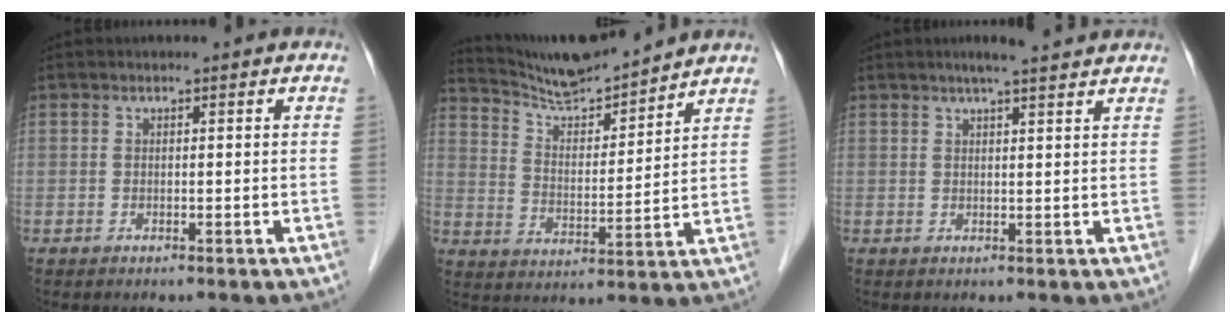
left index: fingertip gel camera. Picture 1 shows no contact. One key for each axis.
{"total": 11.3, "fx": 10.9, "fy": 0.1, "fz": 2.8, "tx": -0.060, "ty": 0.009, "tz": 0.197}
{"total": 5.9, "fx": 4.9, "fy": -0.1, "fz": 3.2, "tx": -0.050, "ty": 0.016, "tz": 0.065}